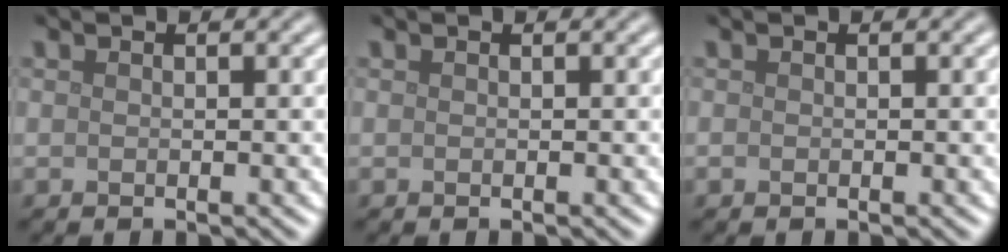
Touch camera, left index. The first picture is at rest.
{"total": 0.0}
{"total": 0.0}